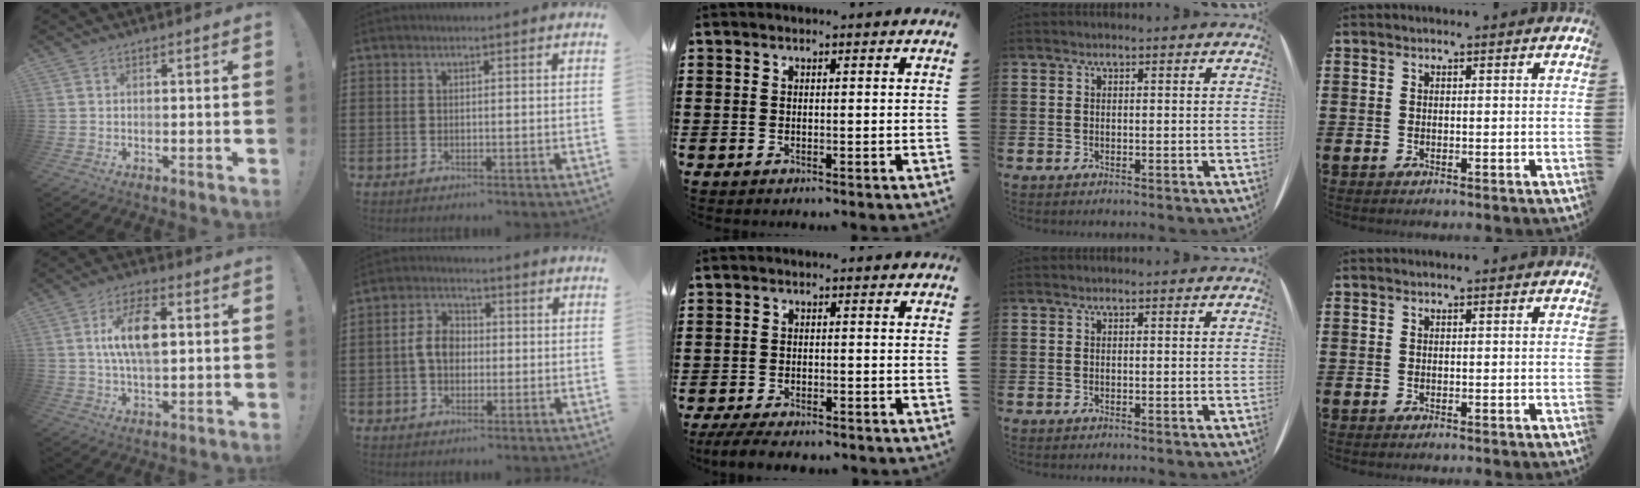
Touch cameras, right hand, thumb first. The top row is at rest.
{"thumb": {"total": 12.6, "force": [2.4, 6.4, 10.5], "torque": [-0.178, 0.003, 0.038]}, "index": {"total": 5.0, "force": [-0.4, 3.5, 3.5], "torque": [-0.078, 0.010, -0.012]}, "middle": {"total": 3.0, "force": [-2.8, 0.3, 0.9], "torque": [-0.032, -0.007, -0.062]}}